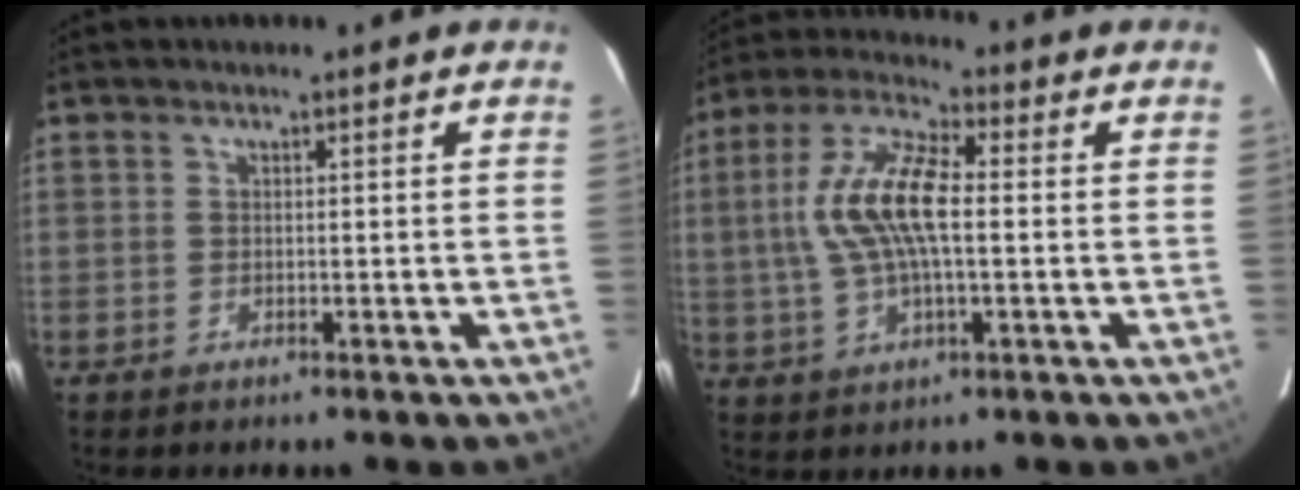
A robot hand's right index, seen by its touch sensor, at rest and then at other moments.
{"total": 13.0, "force": [0.6, 4.7, 12.1], "torque": [-0.249, 0.015, 0.008]}